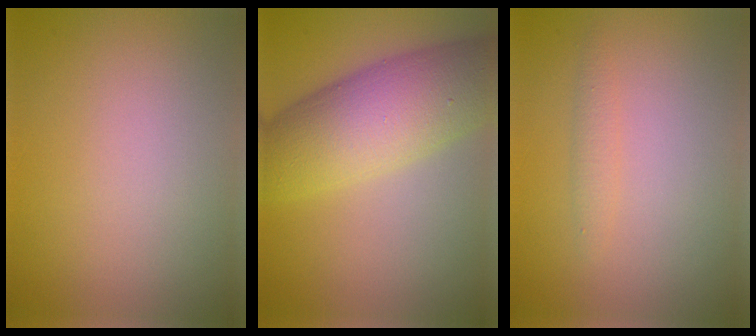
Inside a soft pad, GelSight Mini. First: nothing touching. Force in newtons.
{"total": 9.6, "press": 9.6, "slide": 0.4}
{"total": 1.1, "press": 1.1, "slide": 0.0}